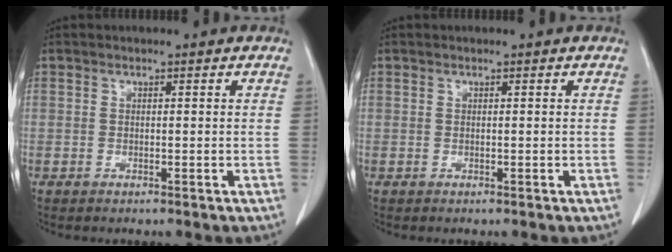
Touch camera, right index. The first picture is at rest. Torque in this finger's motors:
{"motor_torque": [0.00, 0.00, 0.00, 0.00]}